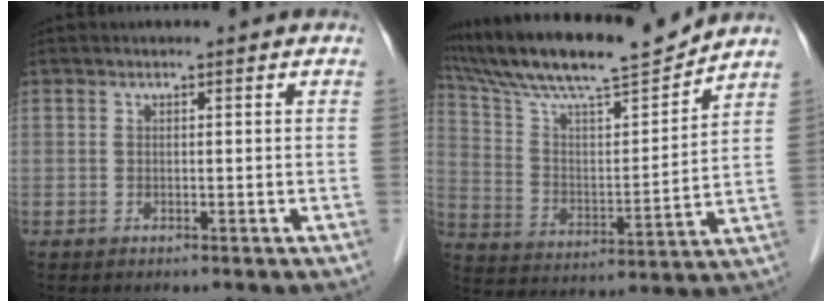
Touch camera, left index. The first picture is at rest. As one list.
[{"total": 17.2, "force": [15.4, 0.7, 7.6], "torque": [-0.145, 0.003, 0.266]}]